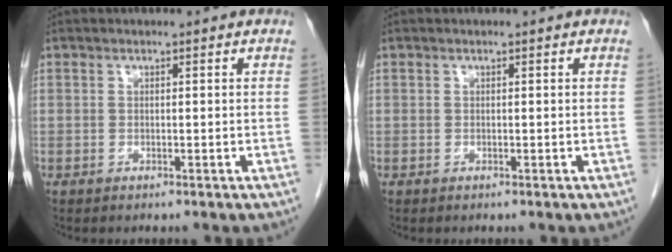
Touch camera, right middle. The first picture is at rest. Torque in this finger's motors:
{"motor_torque": [0.01, -0.03, 0.00, 0.00]}